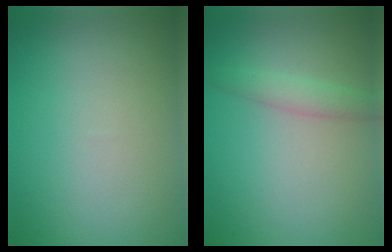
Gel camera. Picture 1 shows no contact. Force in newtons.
{"total": 1.8, "press": 1.7, "slide": 0.2}